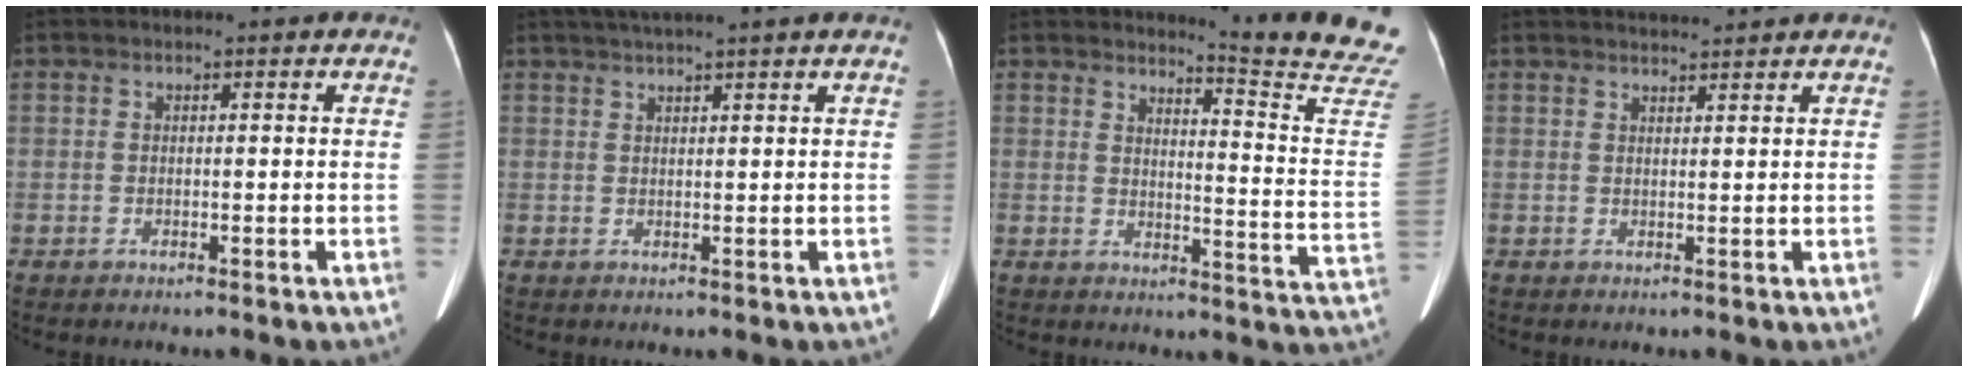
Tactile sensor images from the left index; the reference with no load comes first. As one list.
[{"total": 5.1, "force": [4.0, -1.3, 2.8], "torque": [-0.042, 0.022, 0.065]}, {"total": 14.8, "force": [14.2, -2.2, 3.4], "torque": [-0.040, -0.148, 0.146]}, {"total": 3.0, "force": [2.9, -0.7, 0.3], "torque": [-0.005, 0.014, 0.048]}]